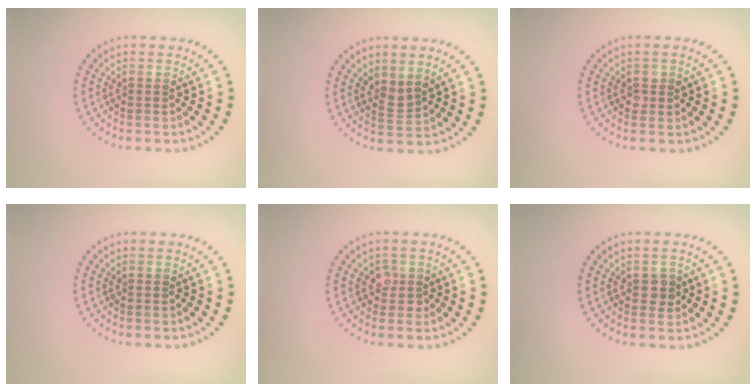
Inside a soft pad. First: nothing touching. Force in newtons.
{"total": 1.8, "press": 1.4, "slide": 1.2}
{"total": 1.0, "press": 0.9, "slide": 0.2}
{"total": 0.0}
{"total": 1.6, "press": 1.4, "slide": 0.8}
{"total": 1.3, "press": 1.3, "slide": 0.3}